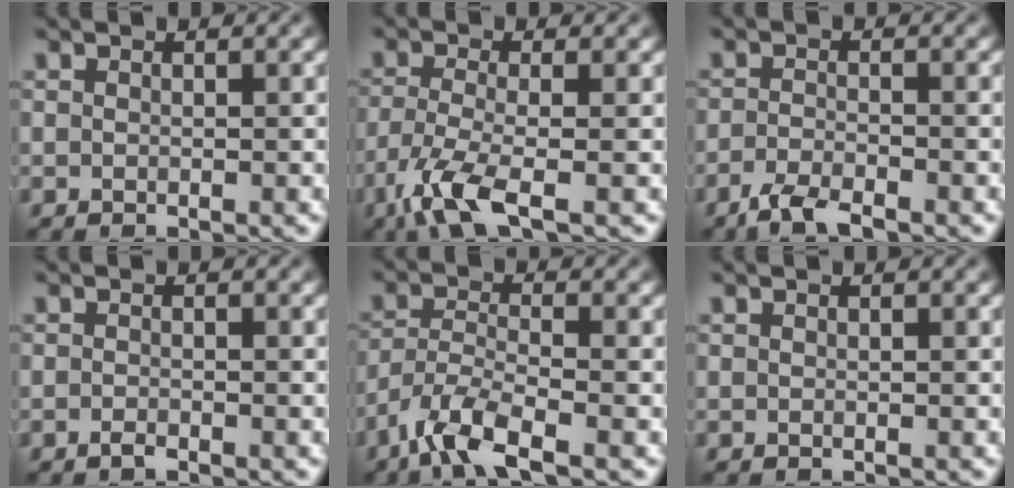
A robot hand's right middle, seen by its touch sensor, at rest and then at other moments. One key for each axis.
{"total": 4.8, "fx": -2.9, "fy": 1.1, "fz": 3.7, "tx": -0.085, "ty": -0.011, "tz": -0.067}
{"total": 3.2, "fx": -2.4, "fy": 0.6, "fz": 1.9, "tx": -0.043, "ty": -0.005, "tz": -0.053}
{"total": 0.7, "fx": -0.5, "fy": 0.2, "fz": 0.5, "tx": -0.009, "ty": 0.002, "tz": -0.011}
{"total": 5.6, "fx": -3.9, "fy": 1.3, "fz": 3.7, "tx": -0.078, "ty": -0.007, "tz": -0.086}
{"total": 0.0}